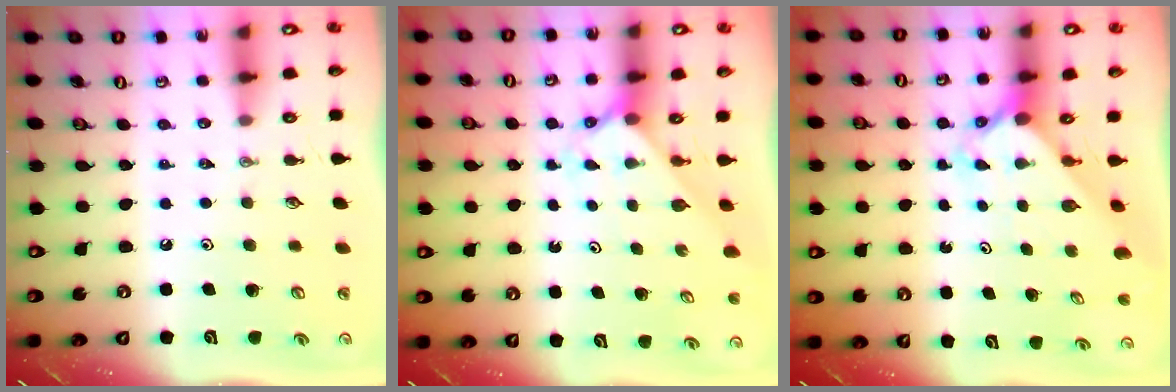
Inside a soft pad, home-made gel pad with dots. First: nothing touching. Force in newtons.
{"total": 2.2, "press": 2.2, "slide": 0.2}
{"total": 2.4, "press": 2.4, "slide": 0.3}